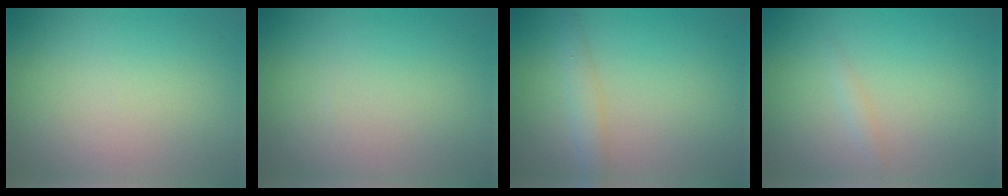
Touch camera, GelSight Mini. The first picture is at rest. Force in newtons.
{"total": 0.0}
{"total": 1.8, "press": 1.8, "slide": 0.1}
{"total": 0.7, "press": 0.7, "slide": 0.1}